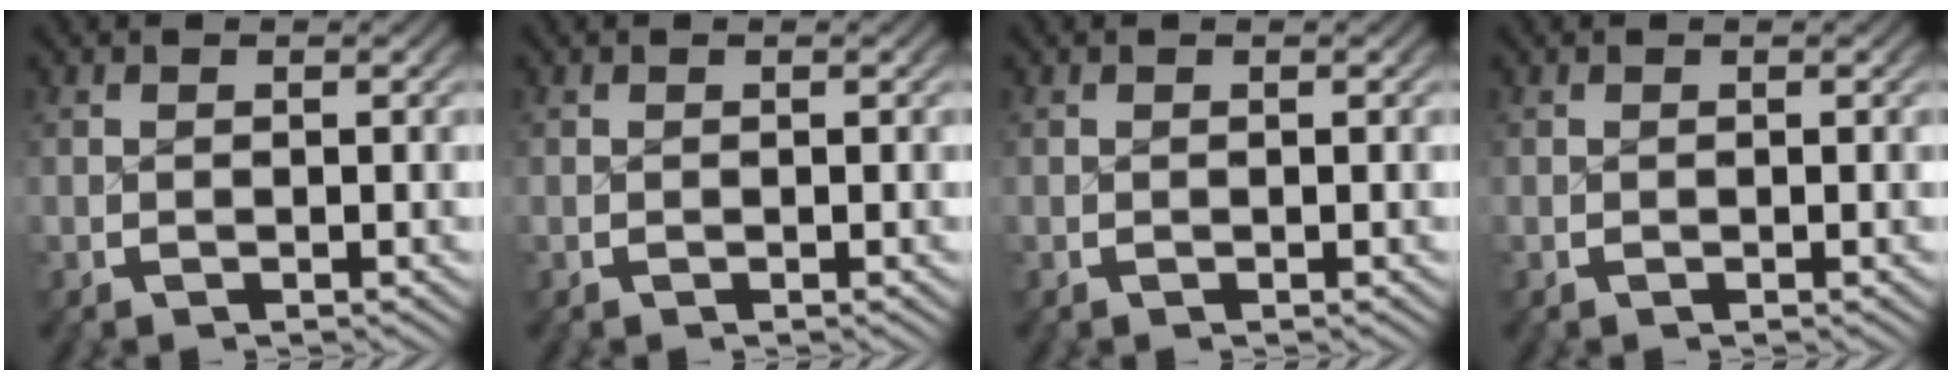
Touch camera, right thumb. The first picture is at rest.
{"total": 0.0}
{"total": 0.0}
{"total": 0.0}